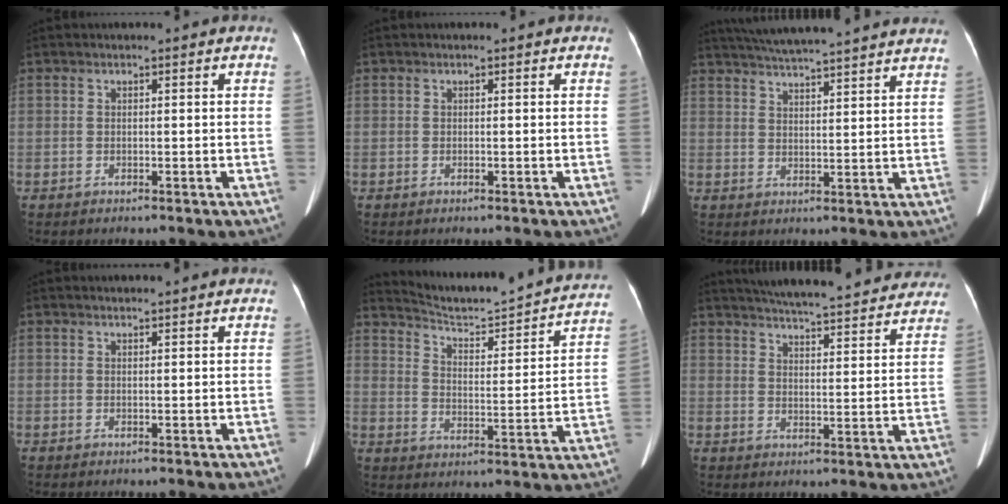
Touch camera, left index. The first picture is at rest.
{"total": 0.0}
{"total": 19.0, "force": [17.3, 0.5, 7.8], "torque": [-0.133, 0.020, 0.233]}
{"total": 2.1, "force": [2.0, -0.1, 0.6], "torque": [-0.009, 0.013, 0.028]}
{"total": 21.0, "force": [19.8, 0.9, 7.1], "torque": [-0.109, -0.048, 0.259]}
{"total": 19.2, "force": [17.2, 3.0, 7.8], "torque": [-0.114, 0.028, 0.223]}